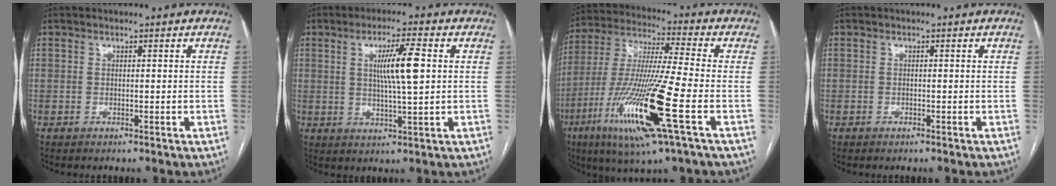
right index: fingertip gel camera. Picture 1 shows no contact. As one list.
[{"total": 7.6, "force": [1.5, 0.2, 7.4], "torque": [-0.131, 0.000, 0.027]}, {"total": 19.3, "force": [-7.1, 0.5, 17.9], "torque": [-0.386, -0.033, -0.136]}, {"total": 0.0}]